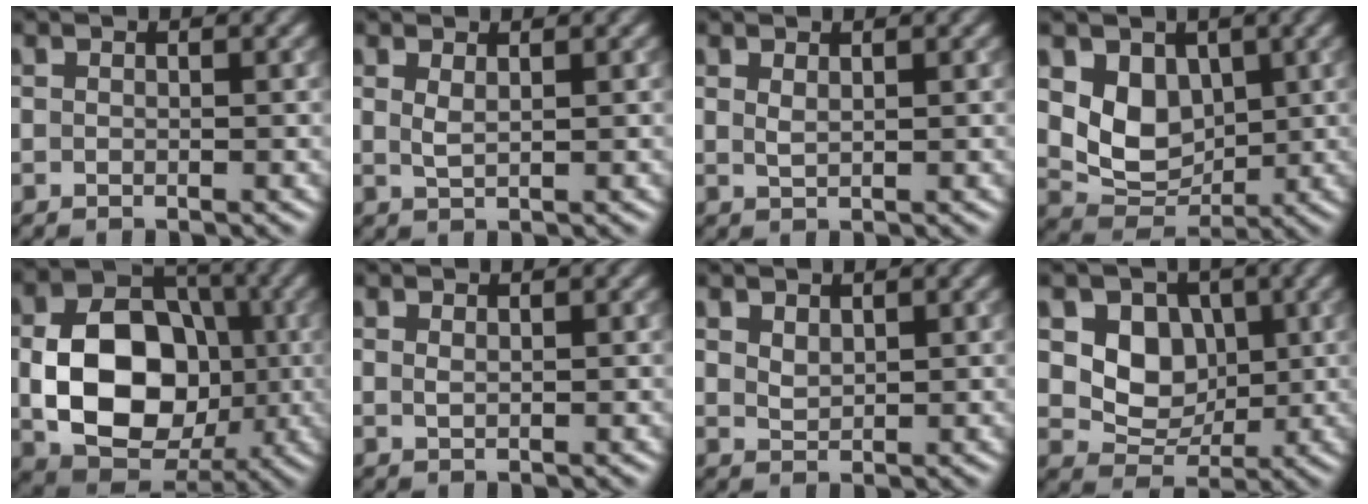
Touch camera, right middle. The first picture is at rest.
{"total": 1.1, "force": [0.6, 0.3, 0.8], "torque": [-0.021, -0.001, 0.014]}
{"total": 0.8, "force": [0.6, 0.2, 0.5], "torque": [-0.013, 0.000, 0.013]}
{"total": 5.2, "force": [1.4, 4.0, 3.1], "torque": [-0.058, -0.015, 0.027]}
{"total": 10.8, "force": [-1.2, 7.9, 7.2], "torque": [-0.128, 0.005, -0.017]}
{"total": 0.5, "force": [0.4, 0.1, 0.4], "torque": [-0.008, 0.000, 0.008]}
{"total": 1.3, "force": [0.9, 0.7, 0.7], "torque": [-0.016, -0.001, 0.024]}
{"total": 5.3, "force": [1.1, 4.2, 3.0], "torque": [-0.051, -0.007, 0.013]}